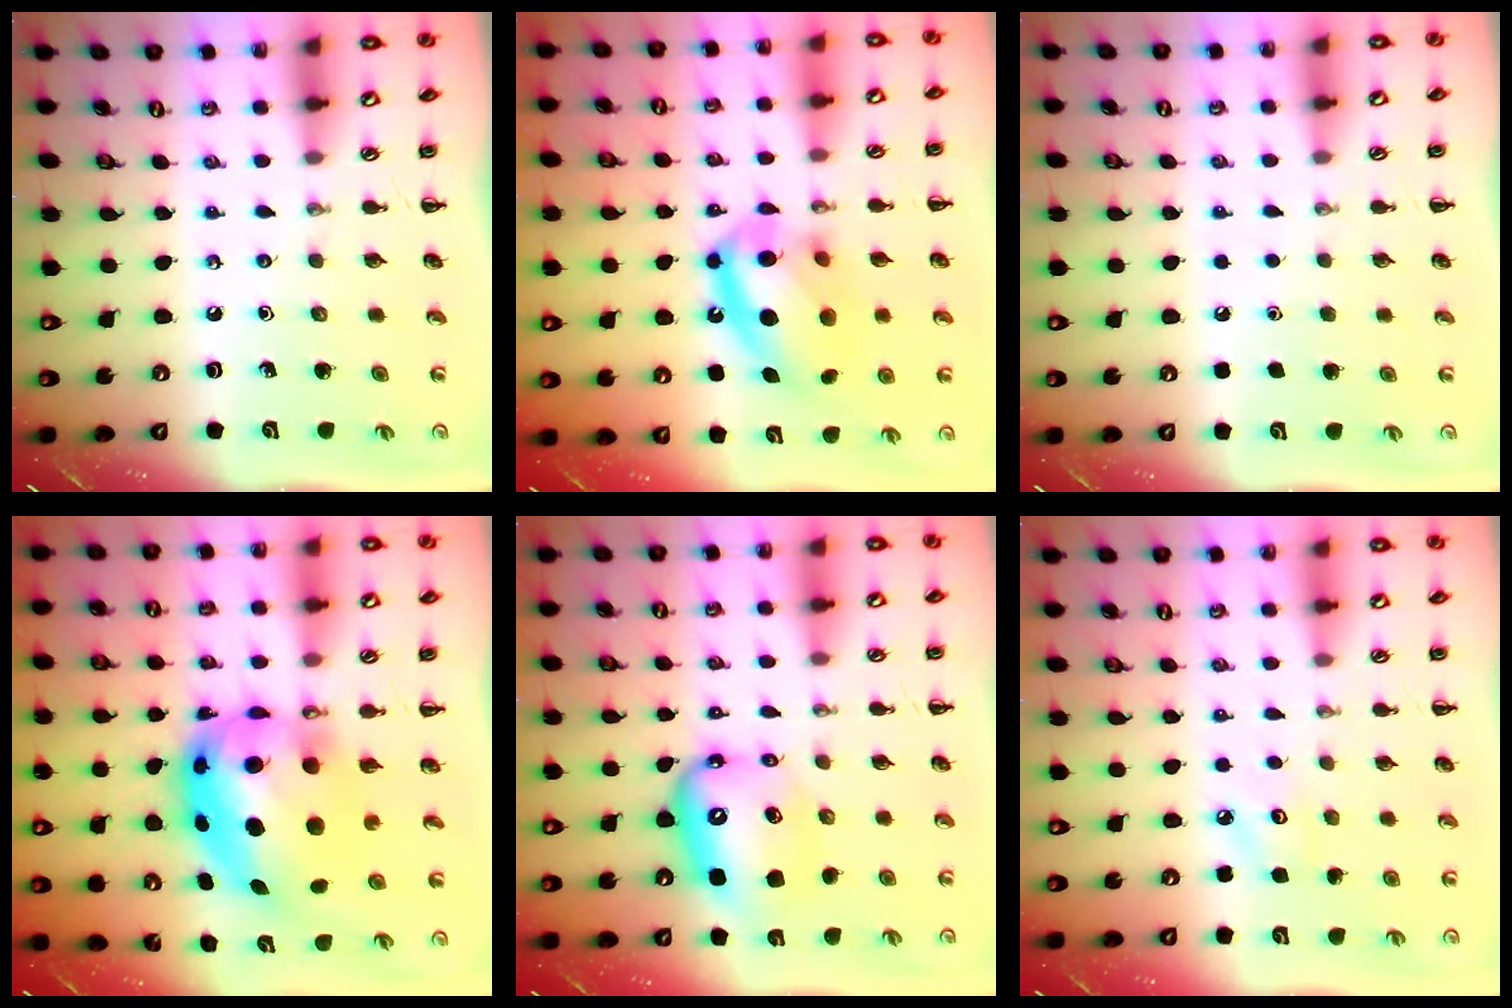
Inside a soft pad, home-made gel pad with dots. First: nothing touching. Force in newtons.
{"total": 16.8, "press": 16.4, "slide": 3.5}
{"total": 1.7, "press": 1.7, "slide": 0.1}
{"total": 14.7, "press": 14.3, "slide": 3.6}
{"total": 10.2, "press": 9.9, "slide": 2.7}
{"total": 3.5, "press": 3.4, "slide": 0.7}